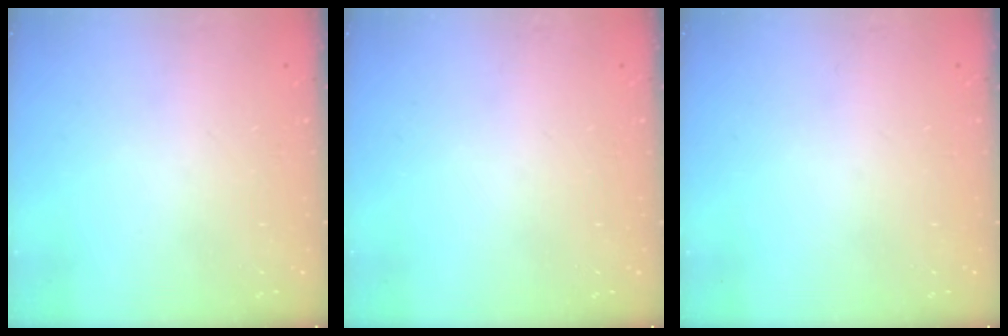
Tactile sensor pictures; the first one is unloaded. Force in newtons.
{"total": 0.0}
{"total": 0.0}